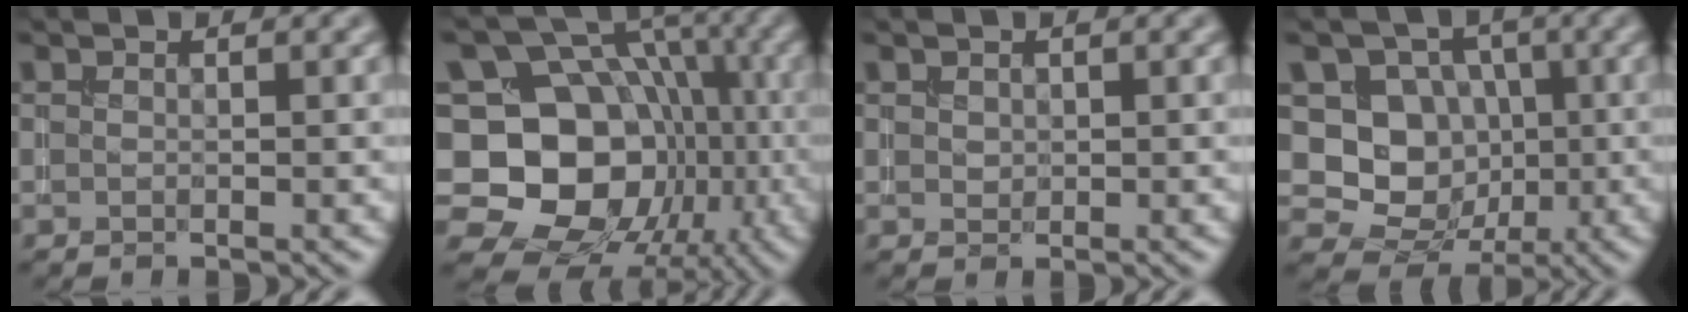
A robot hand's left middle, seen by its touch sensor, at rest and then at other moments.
{"total": 17.5, "force": [-2.2, 14.9, 8.9], "torque": [-0.152, 0.012, -0.056]}
{"total": 0.7, "force": [0.3, 0.5, 0.2], "torque": [-0.004, -0.004, 0.010]}
{"total": 7.4, "force": [0.3, 6.6, 3.2], "torque": [-0.043, -0.006, -0.016]}